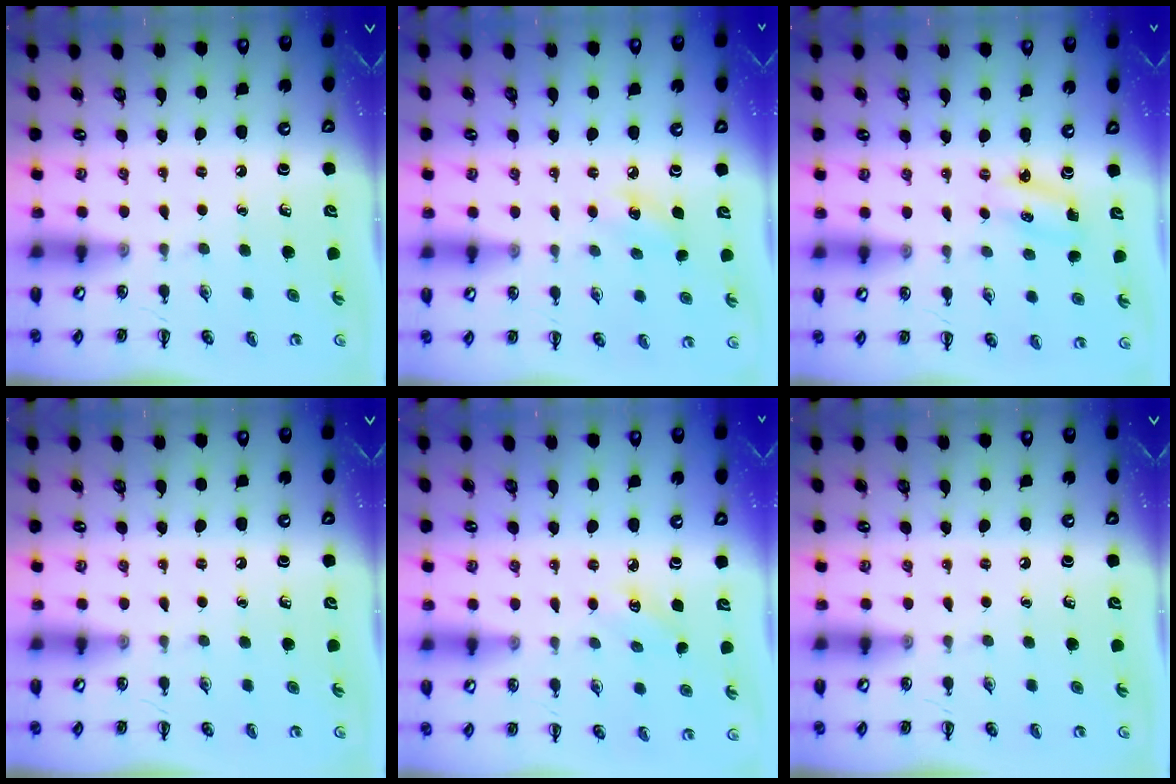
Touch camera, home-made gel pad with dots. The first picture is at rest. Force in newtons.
{"total": 6.3, "press": 6.1, "slide": 1.6}
{"total": 2.5, "press": 2.5, "slide": 0.4}
{"total": 0.0}
{"total": 2.6, "press": 2.5, "slide": 0.7}
{"total": 0.0}